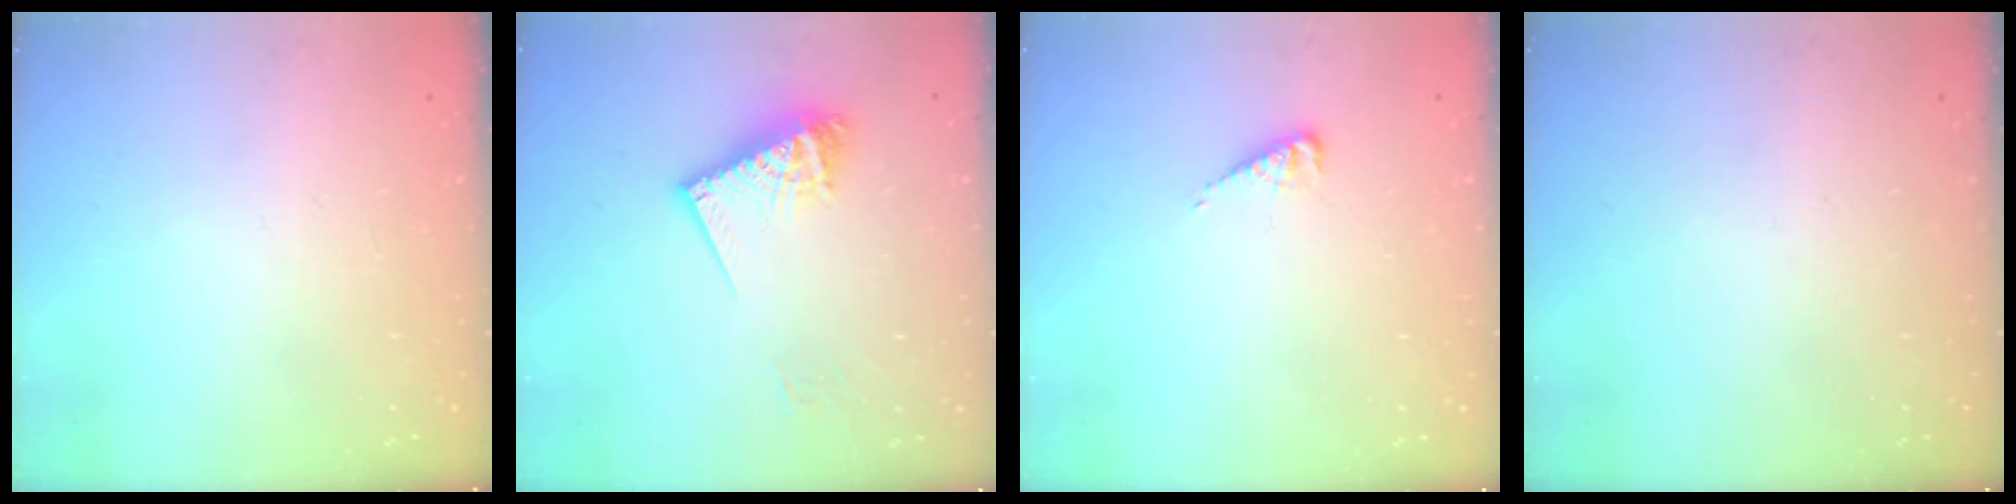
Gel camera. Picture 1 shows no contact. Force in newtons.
{"total": 11.7, "press": 11.7, "slide": 1.3}
{"total": 2.9, "press": 2.9, "slide": 0.4}
{"total": 0.0}